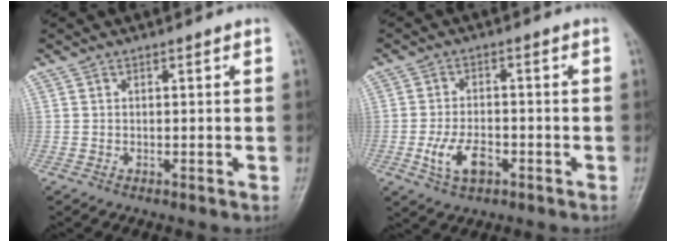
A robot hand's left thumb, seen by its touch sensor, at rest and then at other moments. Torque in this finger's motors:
{"motor_torque": [0.55, 0.84, 0.38, -0.04, 0.05]}